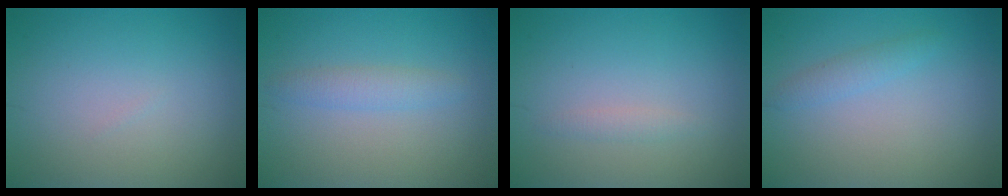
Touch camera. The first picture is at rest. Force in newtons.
{"total": 1.8, "press": 1.8, "slide": 0.2}
{"total": 0.8, "press": 0.8, "slide": 0.1}
{"total": 1.3, "press": 1.3, "slide": 0.1}